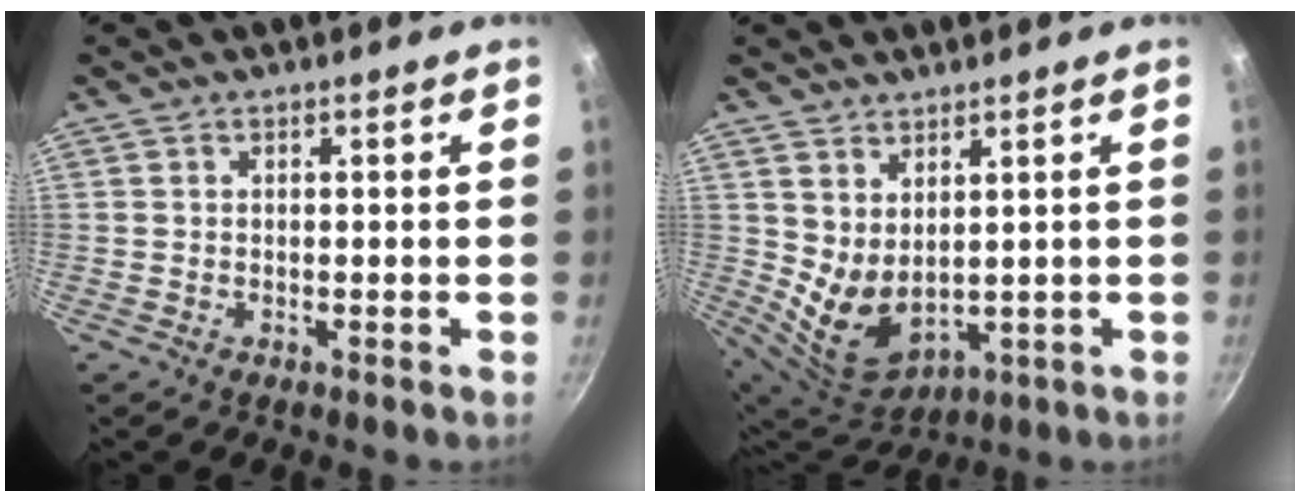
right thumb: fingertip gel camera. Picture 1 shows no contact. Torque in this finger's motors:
{"motor_torque": [-0.56, 1.06, 0.61, 0.76, 0.11]}